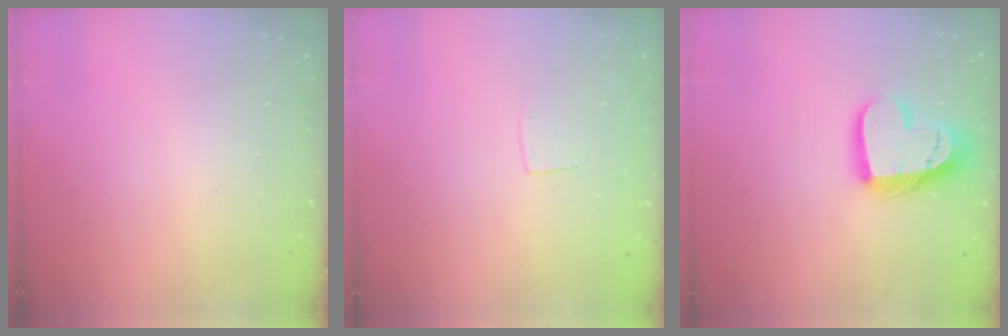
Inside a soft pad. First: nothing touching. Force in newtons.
{"total": 2.6, "press": 2.6, "slide": 0.1}
{"total": 16.1, "press": 16.1, "slide": 1.0}